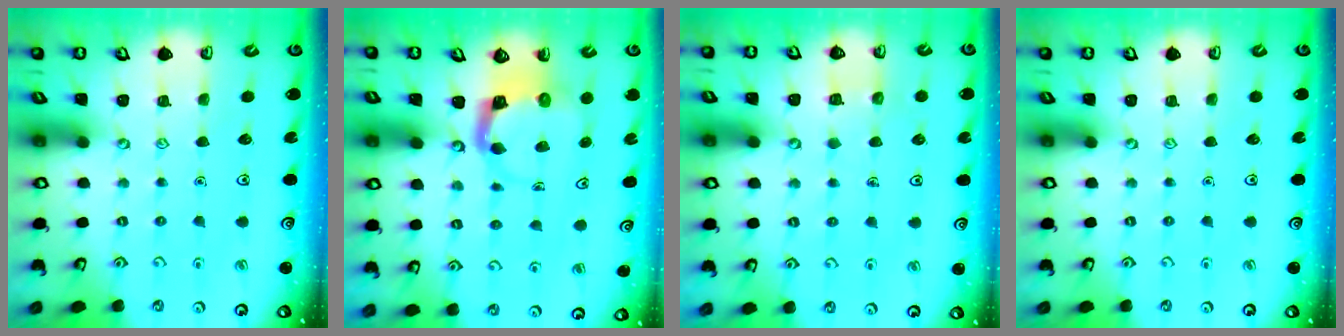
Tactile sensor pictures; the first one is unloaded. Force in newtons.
{"total": 3.8, "press": 3.7, "slide": 0.6}
{"total": 3.2, "press": 3.2, "slide": 0.1}
{"total": 0.0}